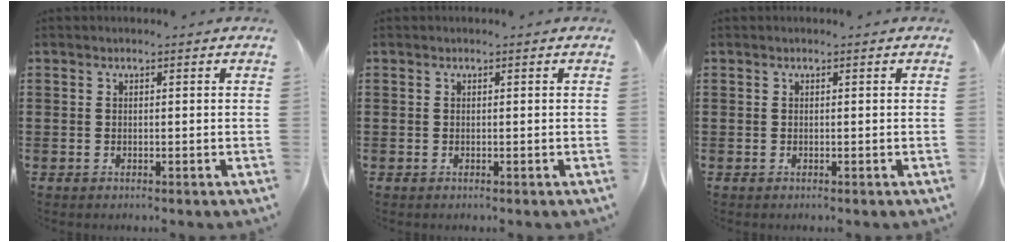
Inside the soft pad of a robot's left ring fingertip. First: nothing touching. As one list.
[{"total": 0.0}, {"total": 0.0}]